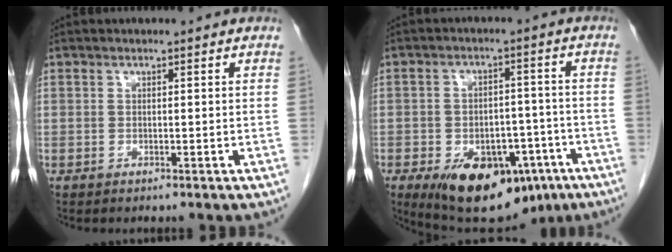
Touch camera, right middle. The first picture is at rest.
{"total": 17.1, "force": [-9.1, 9.5, 11.0], "torque": [-0.177, 0.005, -0.123]}